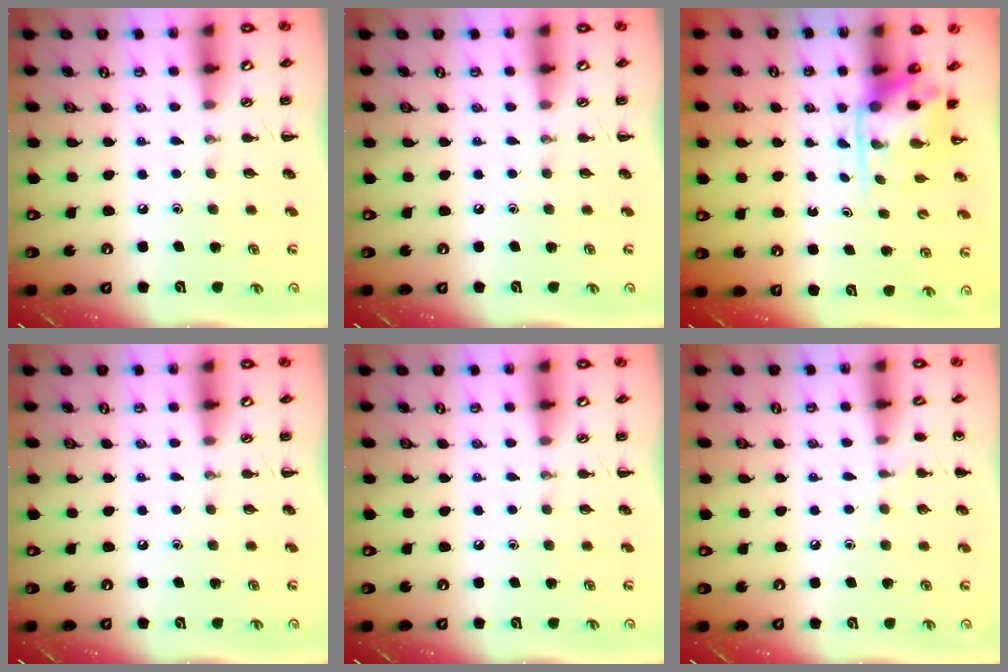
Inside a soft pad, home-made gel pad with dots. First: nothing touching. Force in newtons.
{"total": 0.0}
{"total": 3.2, "press": 3.2, "slide": 0.7}
{"total": 0.0}
{"total": 0.0}
{"total": 4.5, "press": 4.2, "slide": 1.6}